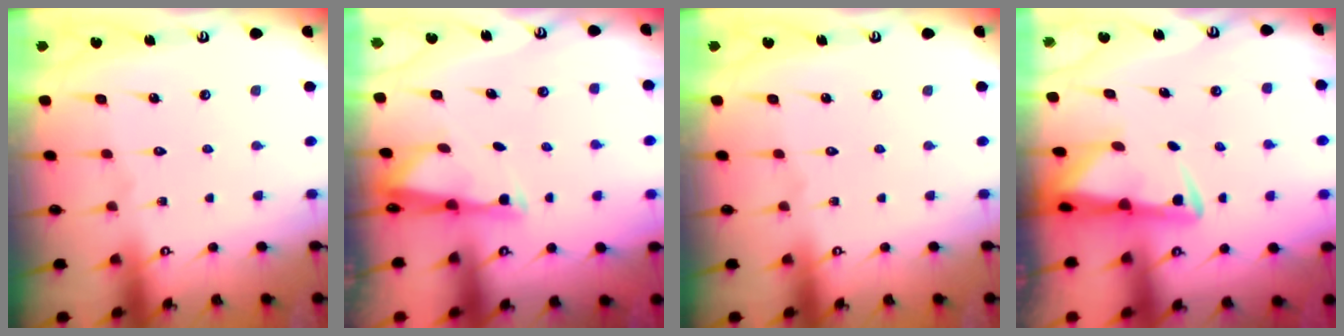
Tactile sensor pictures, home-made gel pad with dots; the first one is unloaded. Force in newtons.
{"total": 3.0, "press": 2.9, "slide": 0.5}
{"total": 0.0}
{"total": 2.7, "press": 2.6, "slide": 0.5}